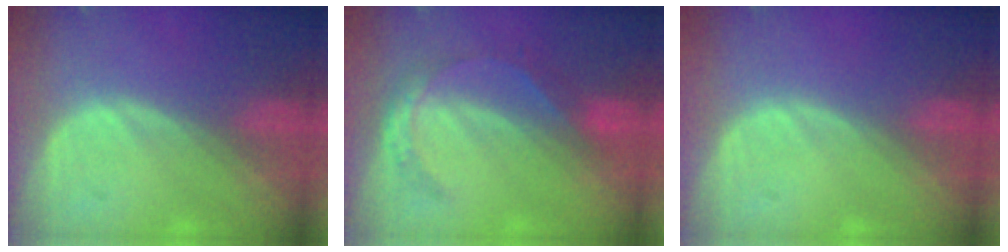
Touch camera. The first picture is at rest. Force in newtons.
{"total": 4.6, "press": 4.2, "slide": 1.9}
{"total": 0.0}